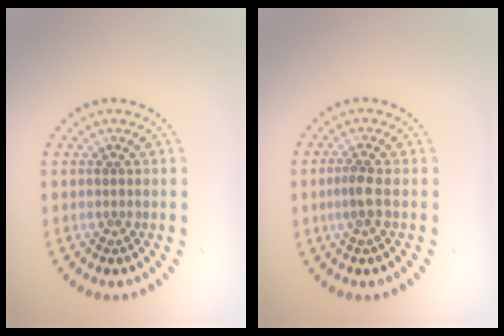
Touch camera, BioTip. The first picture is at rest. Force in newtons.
{"total": 1.7, "press": 1.4, "slide": 1.0}